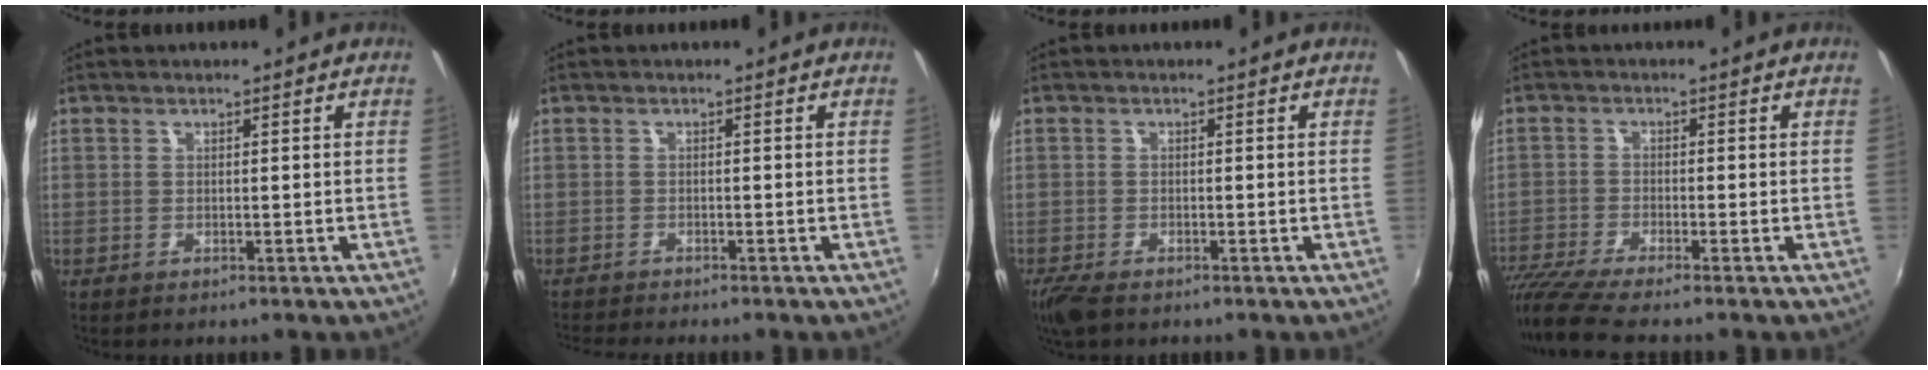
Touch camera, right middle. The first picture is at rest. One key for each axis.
{"total": 3.1, "fx": -3.0, "fy": -0.1, "fz": 0.8, "tx": -0.031, "ty": -0.019, "tz": -0.058}
{"total": 4.1, "fx": -3.1, "fy": 1.4, "fz": 2.3, "tx": -0.057, "ty": -0.018, "tz": -0.059}
{"total": 8.8, "fx": -7.6, "fy": -0.1, "fz": 4.4, "tx": -0.108, "ty": -0.038, "tz": -0.141}